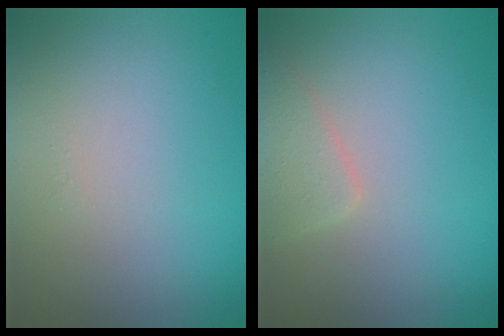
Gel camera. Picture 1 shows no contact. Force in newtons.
{"total": 1.9, "press": 1.9, "slide": 0.2}